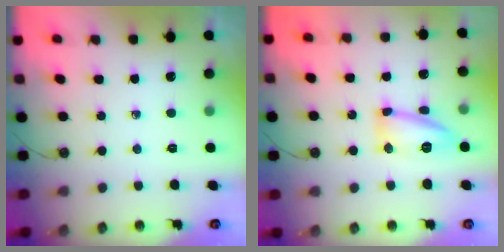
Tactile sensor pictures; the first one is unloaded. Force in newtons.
{"total": 13.5, "press": 13.5, "slide": 0.8}